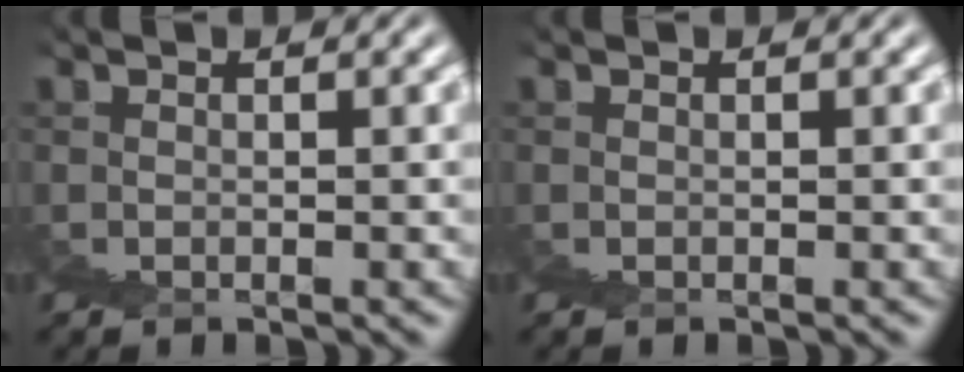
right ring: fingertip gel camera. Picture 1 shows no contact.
{"total": 0.0}